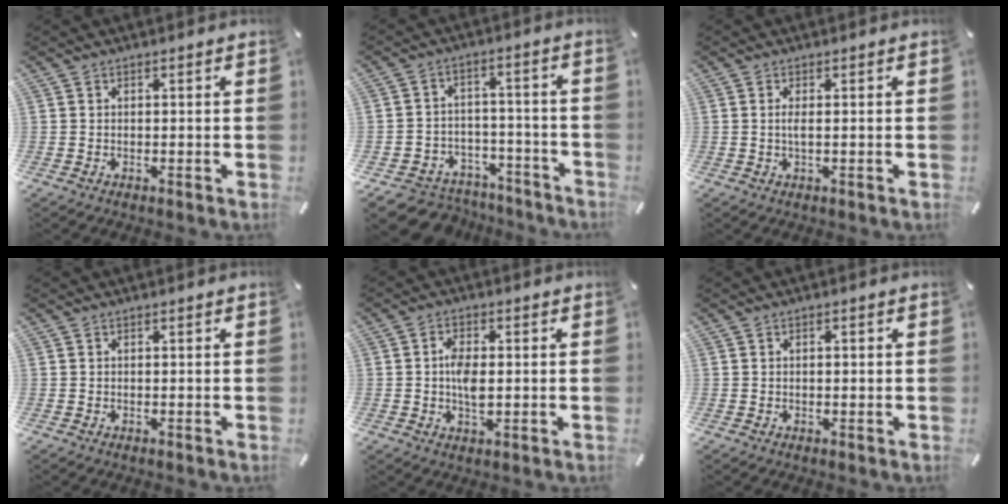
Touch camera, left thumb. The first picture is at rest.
{"total": 6.5, "force": [-4.1, 4.9, 1.4], "torque": [-0.024, 0.026, -0.074]}
{"total": 1.9, "force": [0.0, 0.3, 1.9], "torque": [-0.038, -0.004, 0.000]}
{"total": 0.0}
{"total": 5.2, "force": [-0.1, 2.8, 4.4], "torque": [-0.089, -0.002, -0.007]}
{"total": 0.7, "force": [0.0, 0.4, 0.6], "torque": [-0.012, 0.001, 0.000]}